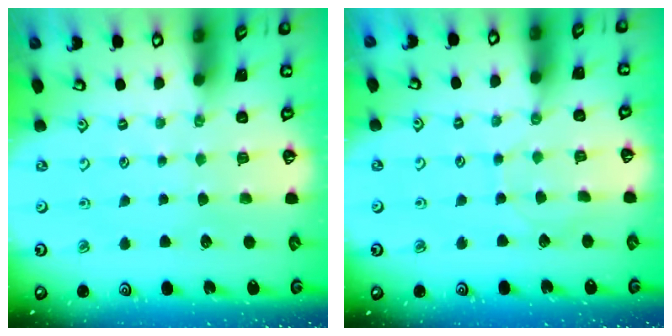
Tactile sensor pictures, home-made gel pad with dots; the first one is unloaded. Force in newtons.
{"total": 2.9, "press": 2.9, "slide": 0.3}